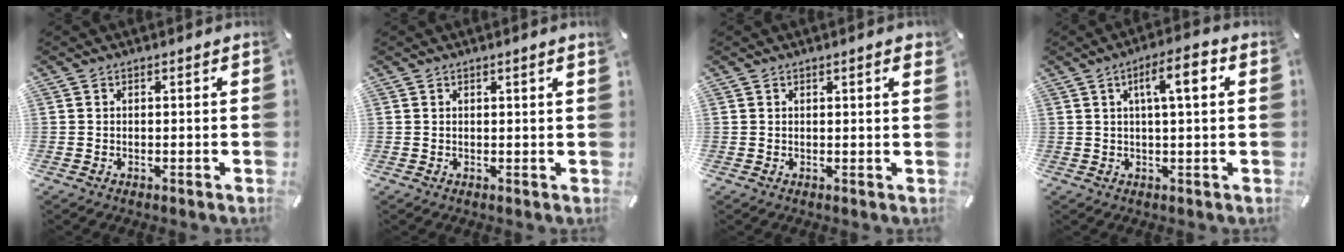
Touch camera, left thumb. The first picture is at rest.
{"total": 0.9, "force": [0.5, -0.1, 0.7], "torque": [-0.013, -0.002, 0.009]}
{"total": 1.8, "force": [0.7, 0.3, 1.6], "torque": [-0.023, 0.000, 0.009]}
{"total": 7.9, "force": [2.3, 1.8, 7.3], "torque": [-0.122, -0.002, 0.031]}